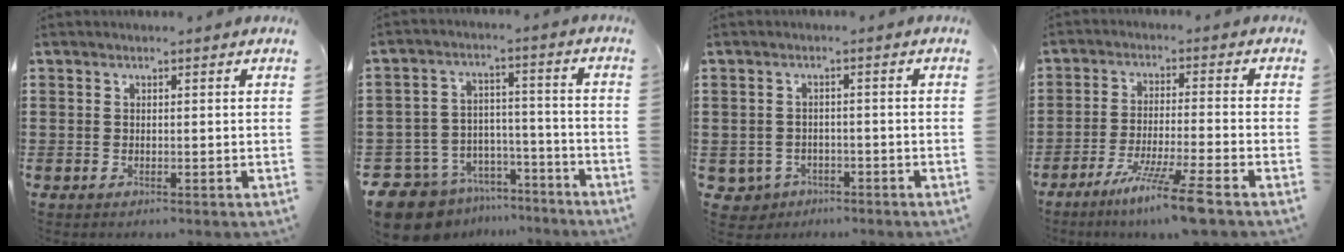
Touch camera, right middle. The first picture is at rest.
{"total": 9.9, "force": [-8.9, 3.8, 1.8], "torque": [-0.058, 0.023, -0.176]}
{"total": 2.1, "force": [-1.6, 1.3, 0.1], "torque": [-0.012, 0.002, -0.037]}
{"total": 8.1, "force": [-6.0, -0.8, 5.4], "torque": [-0.096, -0.013, -0.114]}